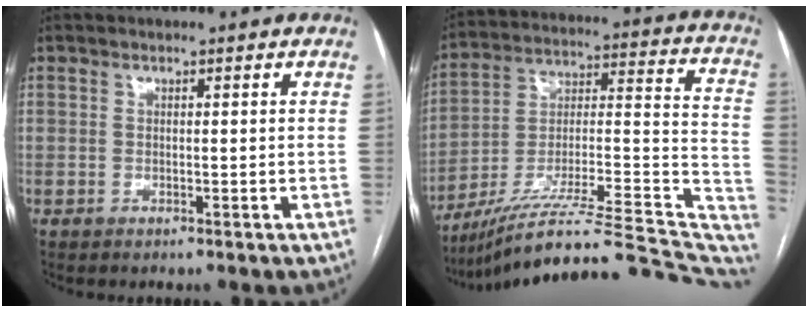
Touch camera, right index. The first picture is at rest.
{"total": 30.8, "force": [-25.9, 3.4, 16.4], "torque": [-0.164, 0.006, -0.377]}